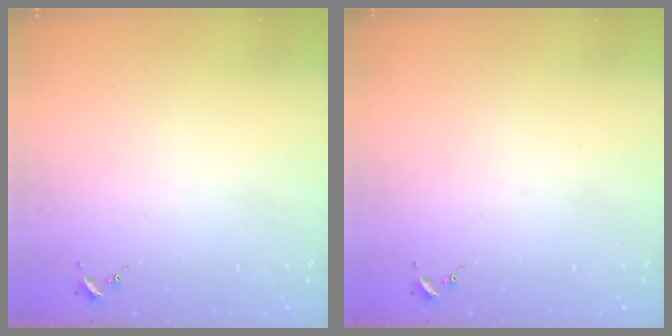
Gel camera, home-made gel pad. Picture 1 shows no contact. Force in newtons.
{"total": 0.0}